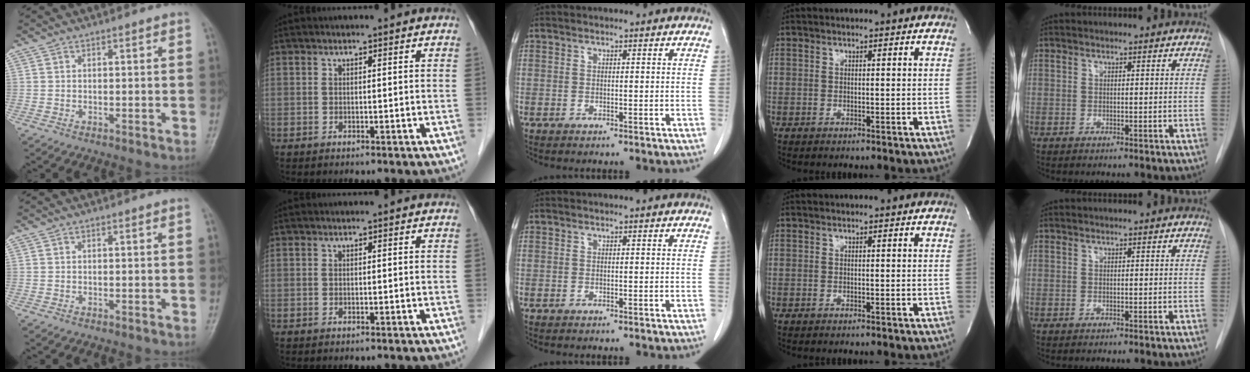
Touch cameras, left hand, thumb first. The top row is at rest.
{}